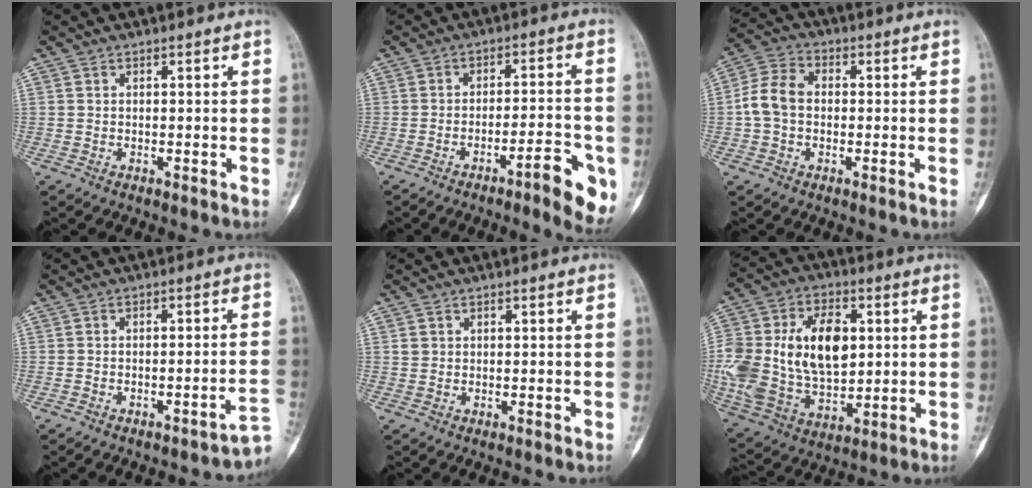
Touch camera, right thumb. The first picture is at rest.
{"total": 13.2, "force": [-6.3, 3.1, 11.2], "torque": [-0.132, 0.030, -0.088]}
{"total": 7.8, "force": [-0.4, 5.8, 5.1], "torque": [-0.092, 0.025, -0.018]}
{"total": 5.0, "force": [-3.3, 2.1, 3.2], "torque": [-0.014, 0.041, -0.038]}
{"total": 1.2, "force": [0.4, 1.1, 0.3], "torque": [0.005, 0.002, 0.006]}
{"total": 26.6, "force": [3.3, 17.4, 19.8], "torque": [-0.405, 0.009, 0.074]}